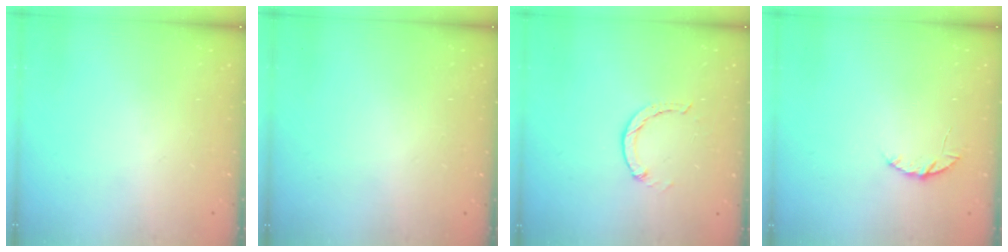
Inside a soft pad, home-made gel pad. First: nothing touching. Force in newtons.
{"total": 2.6, "press": 2.6, "slide": 0.2}
{"total": 0.0}
{"total": 3.8, "press": 3.8, "slide": 0.5}